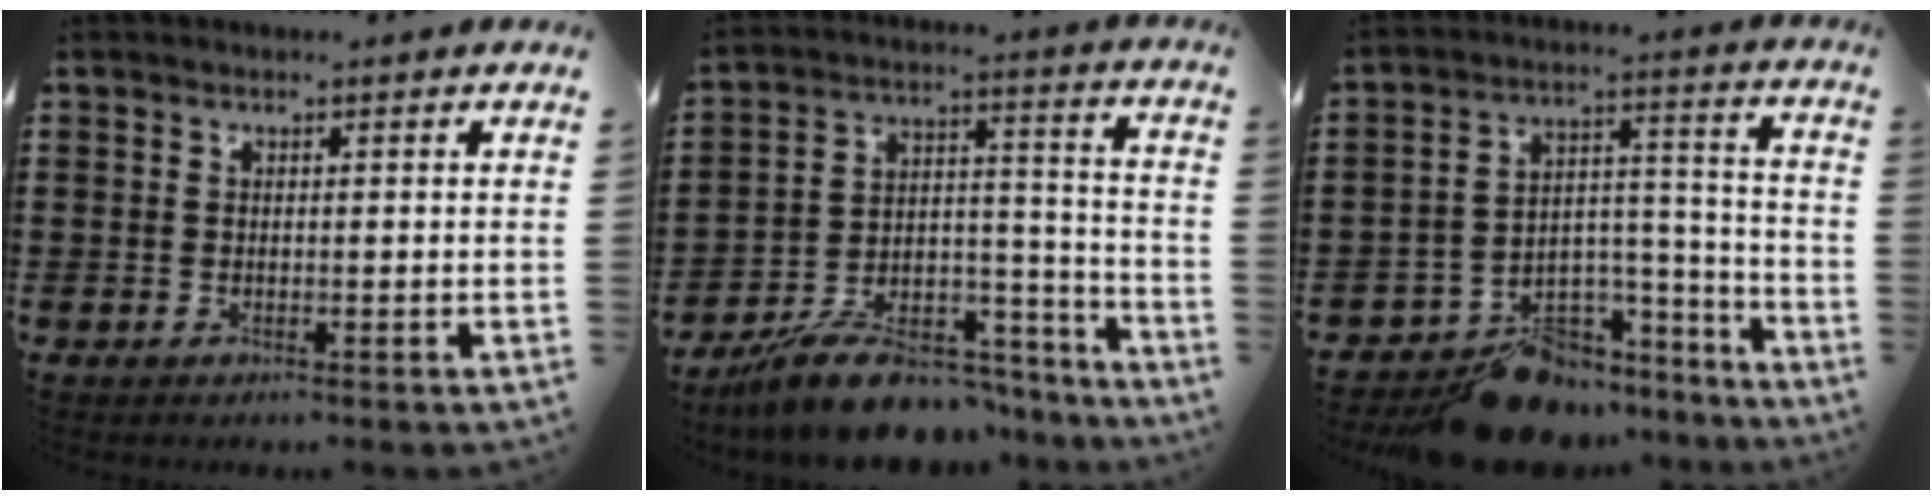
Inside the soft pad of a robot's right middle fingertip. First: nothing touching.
{"total": 11.0, "force": [-9.1, 4.0, 4.7], "torque": [-0.076, 0.045, -0.168]}
{"total": 10.3, "force": [-9.1, 4.3, 2.0], "torque": [-0.020, 0.044, -0.163]}